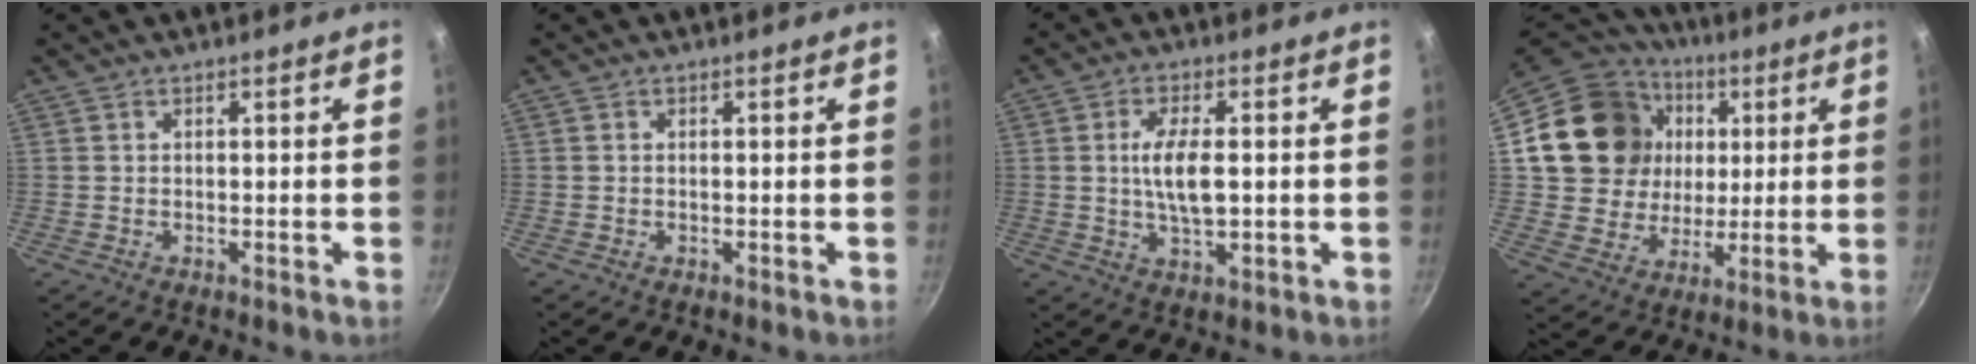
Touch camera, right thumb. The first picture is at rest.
{"total": 0.0}
{"total": 8.2, "force": [0.3, 3.3, 7.5], "torque": [-0.140, 0.001, 0.004]}
{"total": 21.8, "force": [4.8, 18.6, 10.2], "torque": [-0.174, 0.016, 0.091]}